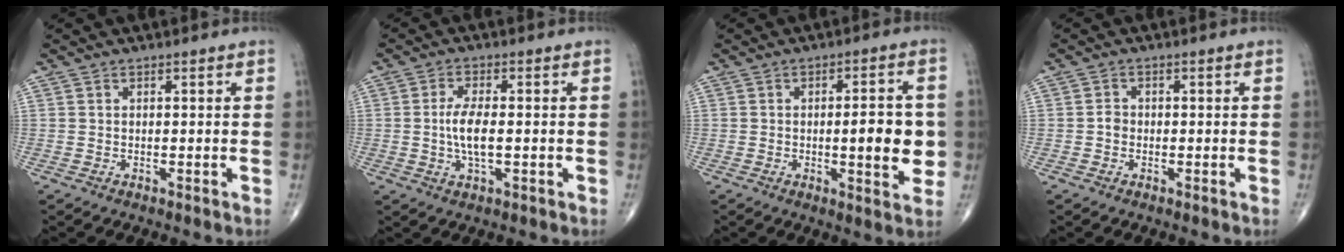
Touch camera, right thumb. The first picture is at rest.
{"total": 5.6, "force": [-0.4, 2.2, 5.2], "torque": [-0.110, -0.003, -0.010]}
{"total": 10.1, "force": [-0.8, 3.0, 9.6], "torque": [-0.117, -0.002, -0.010]}
{"total": 1.4, "force": [-0.4, 1.2, 0.7], "torque": [-0.003, 0.005, -0.009]}